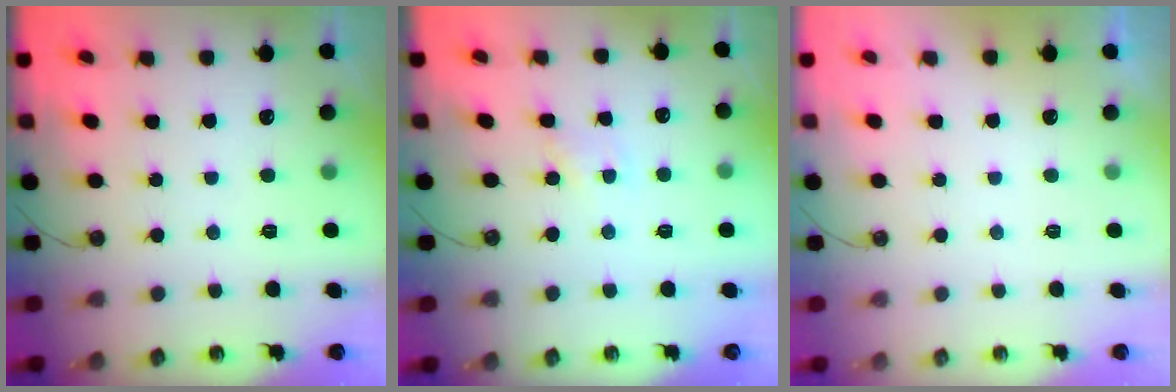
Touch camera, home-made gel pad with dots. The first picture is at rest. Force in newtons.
{"total": 1.8, "press": 1.7, "slide": 0.3}
{"total": 0.0}